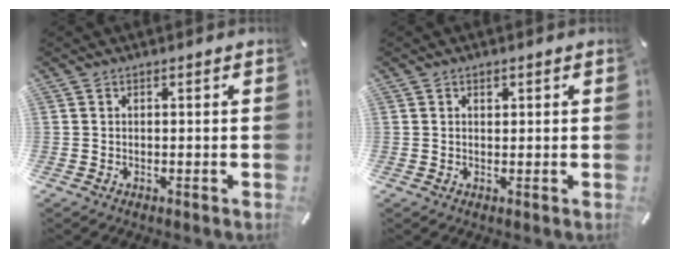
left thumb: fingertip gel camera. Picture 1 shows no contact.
{"total": 1.0, "force": [0.4, 0.7, 0.5], "torque": [-0.004, -0.001, 0.006]}